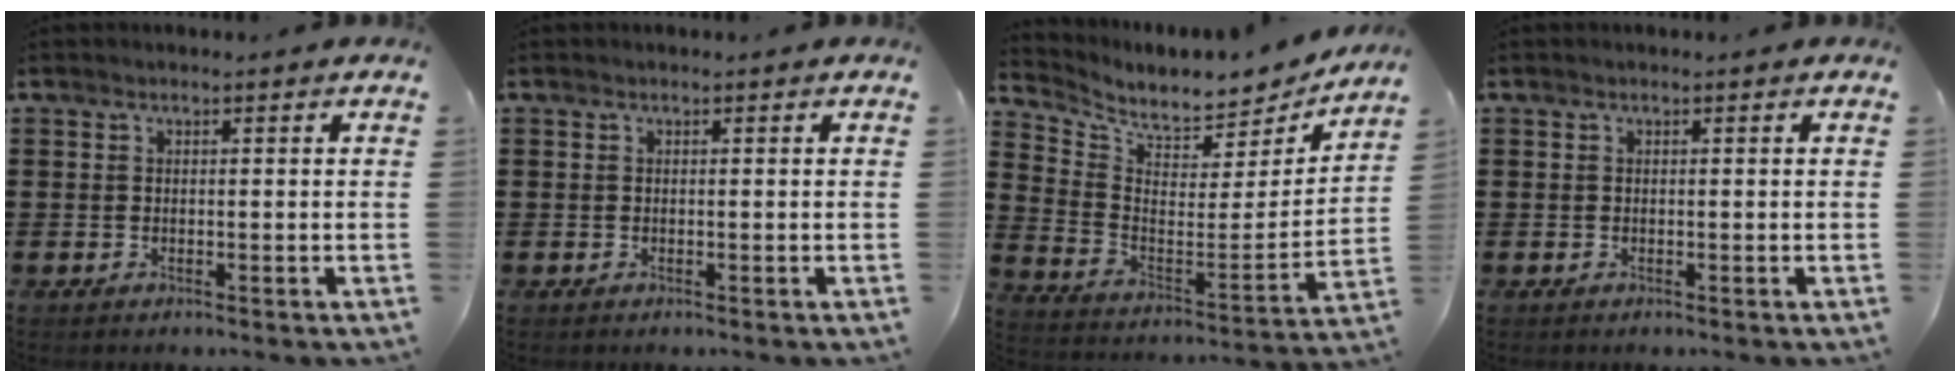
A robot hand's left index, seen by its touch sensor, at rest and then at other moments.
{"total": 0.0}
{"total": 5.8, "force": [5.6, 0.9, 1.4], "torque": [-0.053, -0.059, 0.093]}
{"total": 0.0}